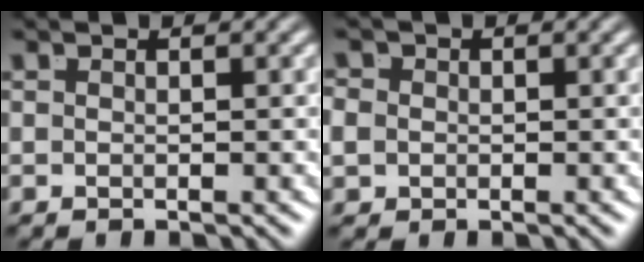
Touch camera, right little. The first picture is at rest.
{"total": 2.4, "force": [-0.1, 2.1, 1.0], "torque": [-0.033, -0.009, -0.001]}